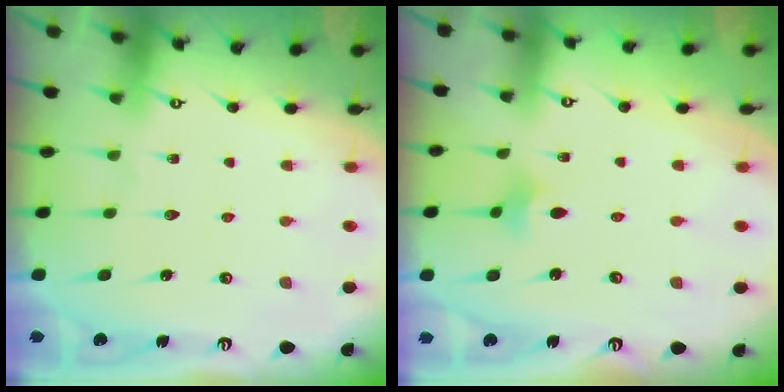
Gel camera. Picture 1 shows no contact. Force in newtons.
{"total": 2.8, "press": 2.7, "slide": 0.6}